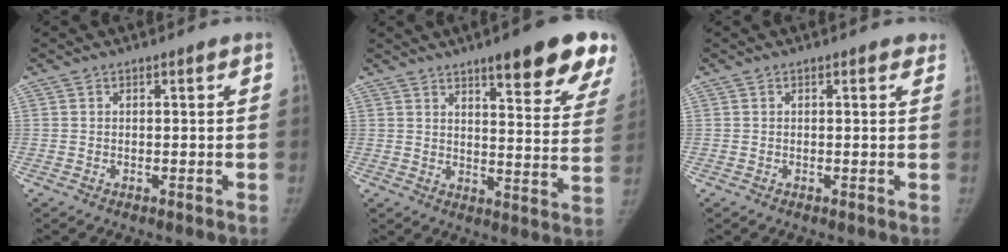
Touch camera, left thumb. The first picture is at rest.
{"total": 19.4, "force": [12.8, 4.4, 13.9], "torque": [-0.143, -0.053, 0.156]}
{"total": 0.9, "force": [0.6, 0.5, 0.4], "torque": [0.003, -0.002, 0.002]}